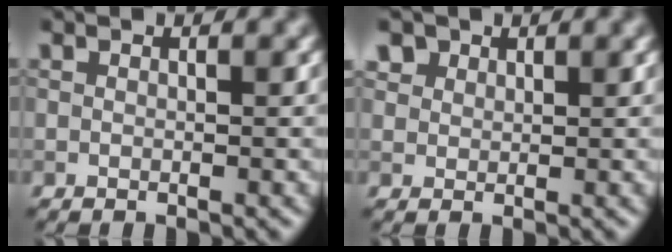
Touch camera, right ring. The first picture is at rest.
{"total": 2.4, "force": [1.6, 1.6, 0.7], "torque": [-0.023, -0.002, 0.032]}